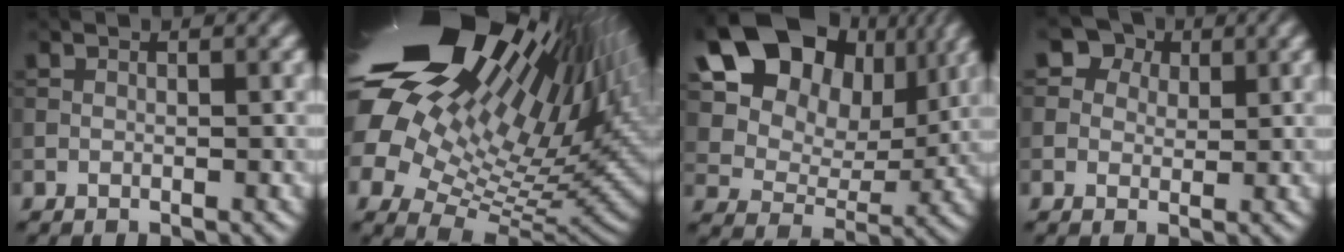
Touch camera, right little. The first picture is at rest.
{"total": 22.8, "force": [9.5, 12.1, 16.8], "torque": [-0.320, 0.038, 0.170]}
{"total": 17.3, "force": [8.2, 12.1, 9.3], "torque": [-0.209, 0.061, 0.154]}
{"total": 3.5, "force": [1.9, 2.6, 1.3], "torque": [-0.029, -0.007, 0.020]}